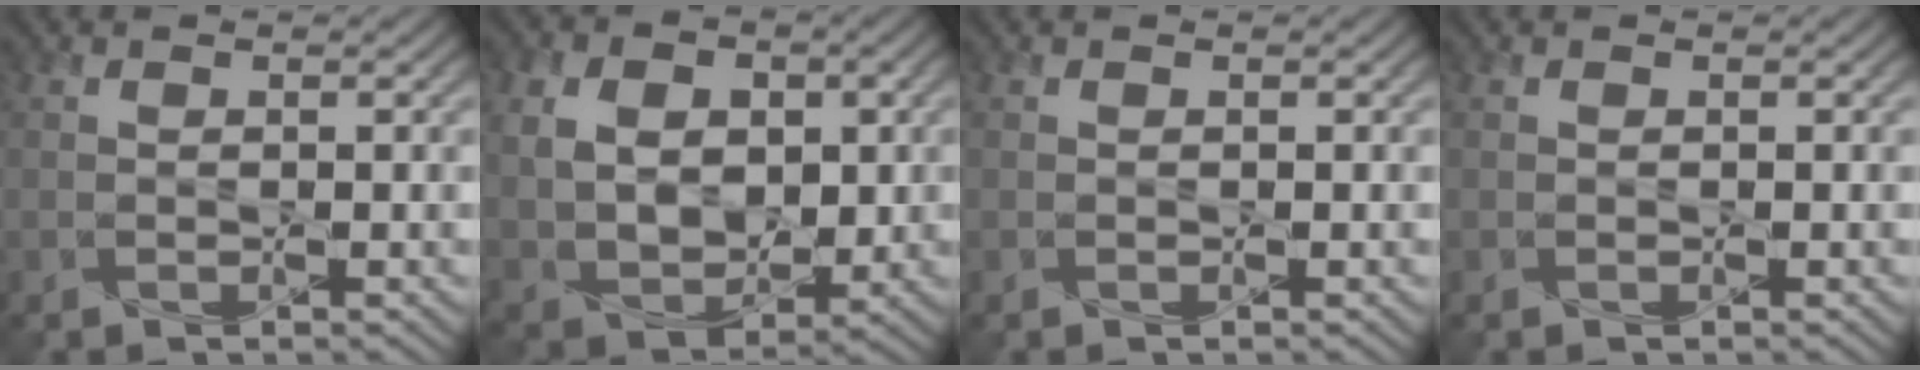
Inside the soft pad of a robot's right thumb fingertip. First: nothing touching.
{"total": 10.0, "force": [1.6, 7.4, 6.5], "torque": [-0.154, 0.002, 0.032]}
{"total": 0.0}
{"total": 0.0}